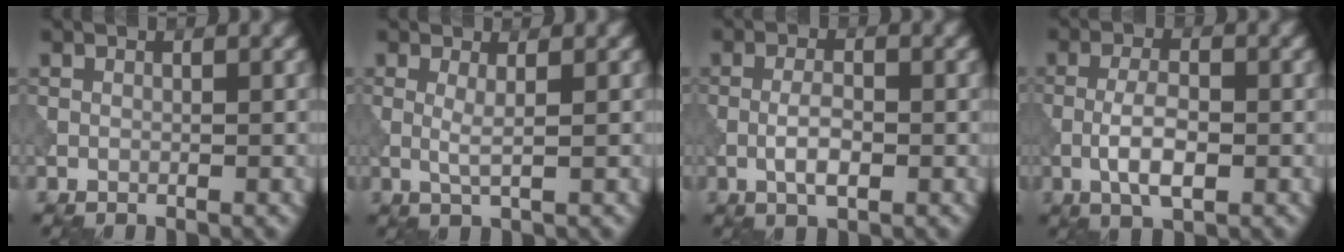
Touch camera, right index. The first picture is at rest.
{"total": 1.6, "force": [0.3, 0.2, 1.5], "torque": [-0.034, -0.004, 0.003]}
{"total": 2.8, "force": [-0.7, 1.0, 2.5], "torque": [-0.050, 0.000, -0.015]}
{"total": 3.9, "force": [-1.1, 1.5, 3.5], "torque": [-0.070, 0.000, -0.025]}